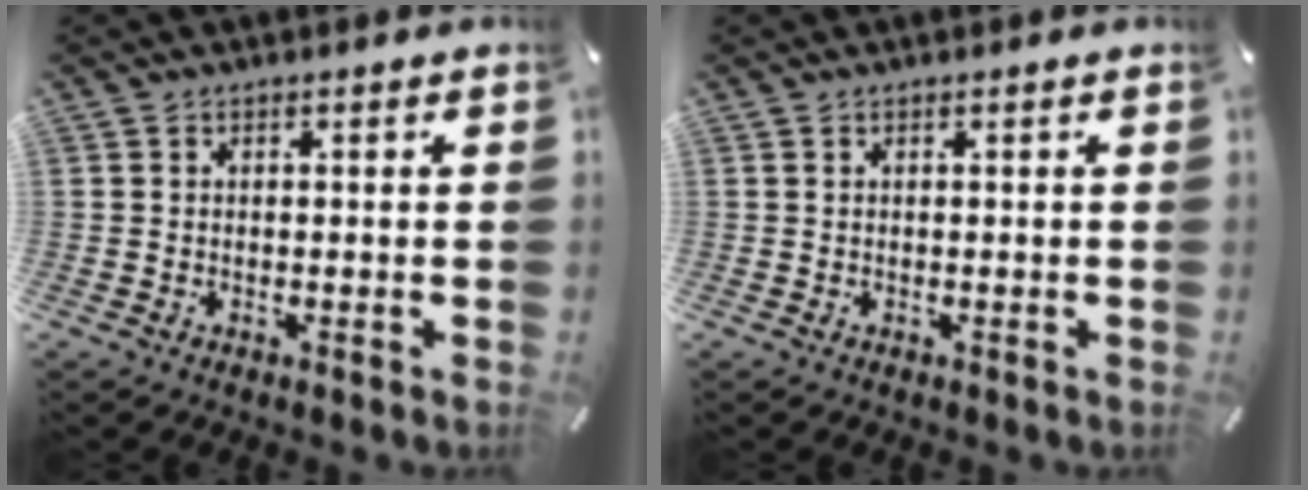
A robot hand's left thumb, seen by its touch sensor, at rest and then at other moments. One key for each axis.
{"total": 0.0}